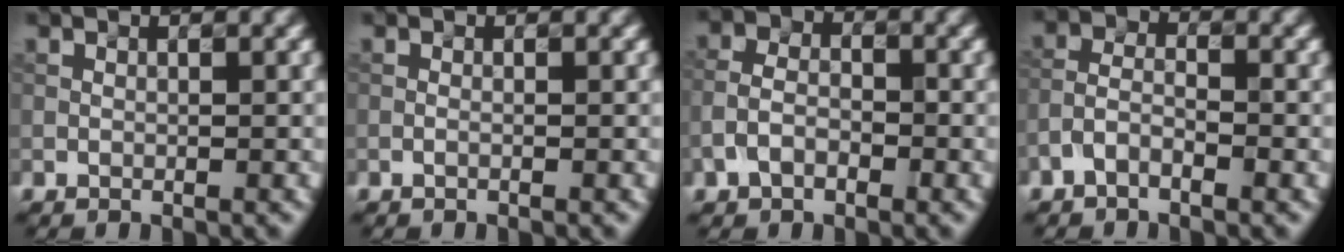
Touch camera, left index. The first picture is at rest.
{"total": 0.6, "force": [0.0, 0.3, 0.5], "torque": [0.003, -0.006, -0.011]}
{"total": 3.0, "force": [-1.3, 2.0, 1.8], "torque": [-0.038, 0.010, -0.029]}
{"total": 2.5, "force": [-1.6, 1.3, 1.5], "torque": [-0.032, 0.011, -0.037]}